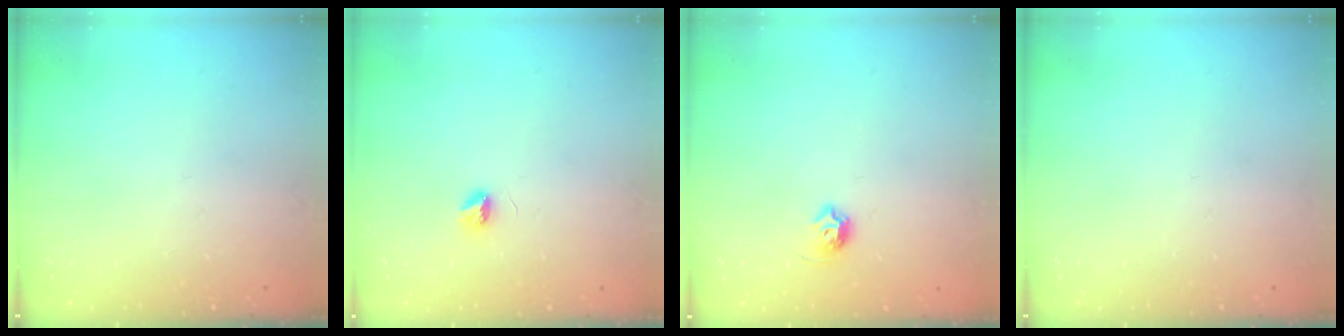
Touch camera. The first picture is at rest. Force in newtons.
{"total": 3.4, "press": 3.4, "slide": 0.4}
{"total": 6.1, "press": 6.0, "slide": 1.1}
{"total": 0.0}